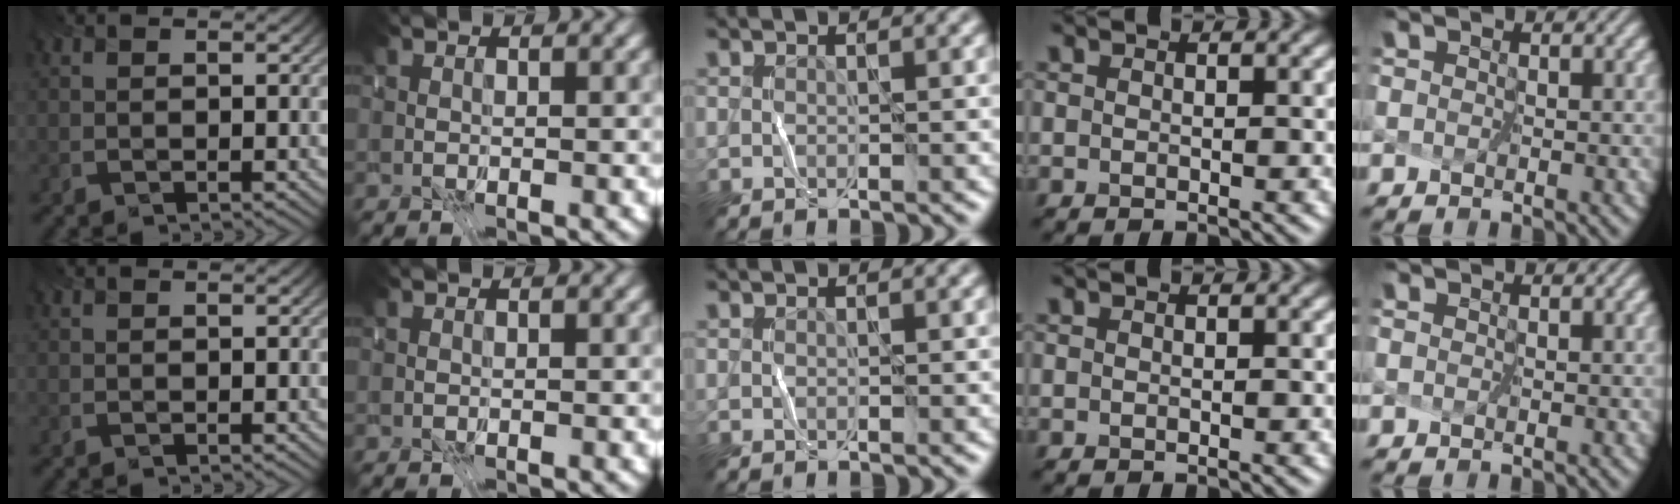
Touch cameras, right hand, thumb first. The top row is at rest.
{}